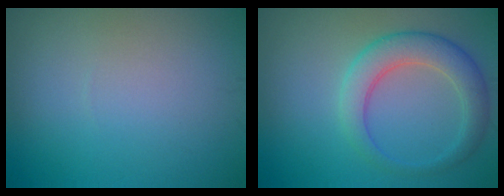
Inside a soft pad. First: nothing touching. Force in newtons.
{"total": 4.3, "press": 4.3, "slide": 0.2}